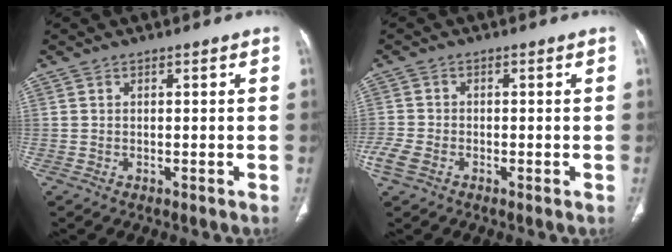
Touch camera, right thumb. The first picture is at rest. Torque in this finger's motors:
{"motor_torque": [0.89, 0.29, 0.40, -0.81, 0.20]}